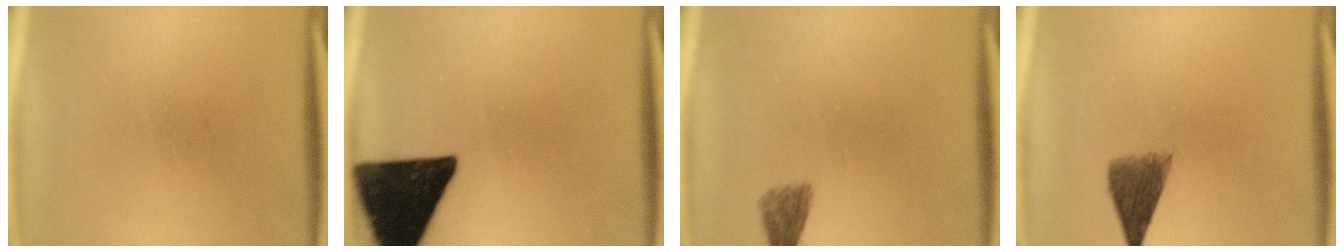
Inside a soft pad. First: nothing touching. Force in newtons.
{"total": 17.6}
{"total": 2.4}
{"total": 5.2}